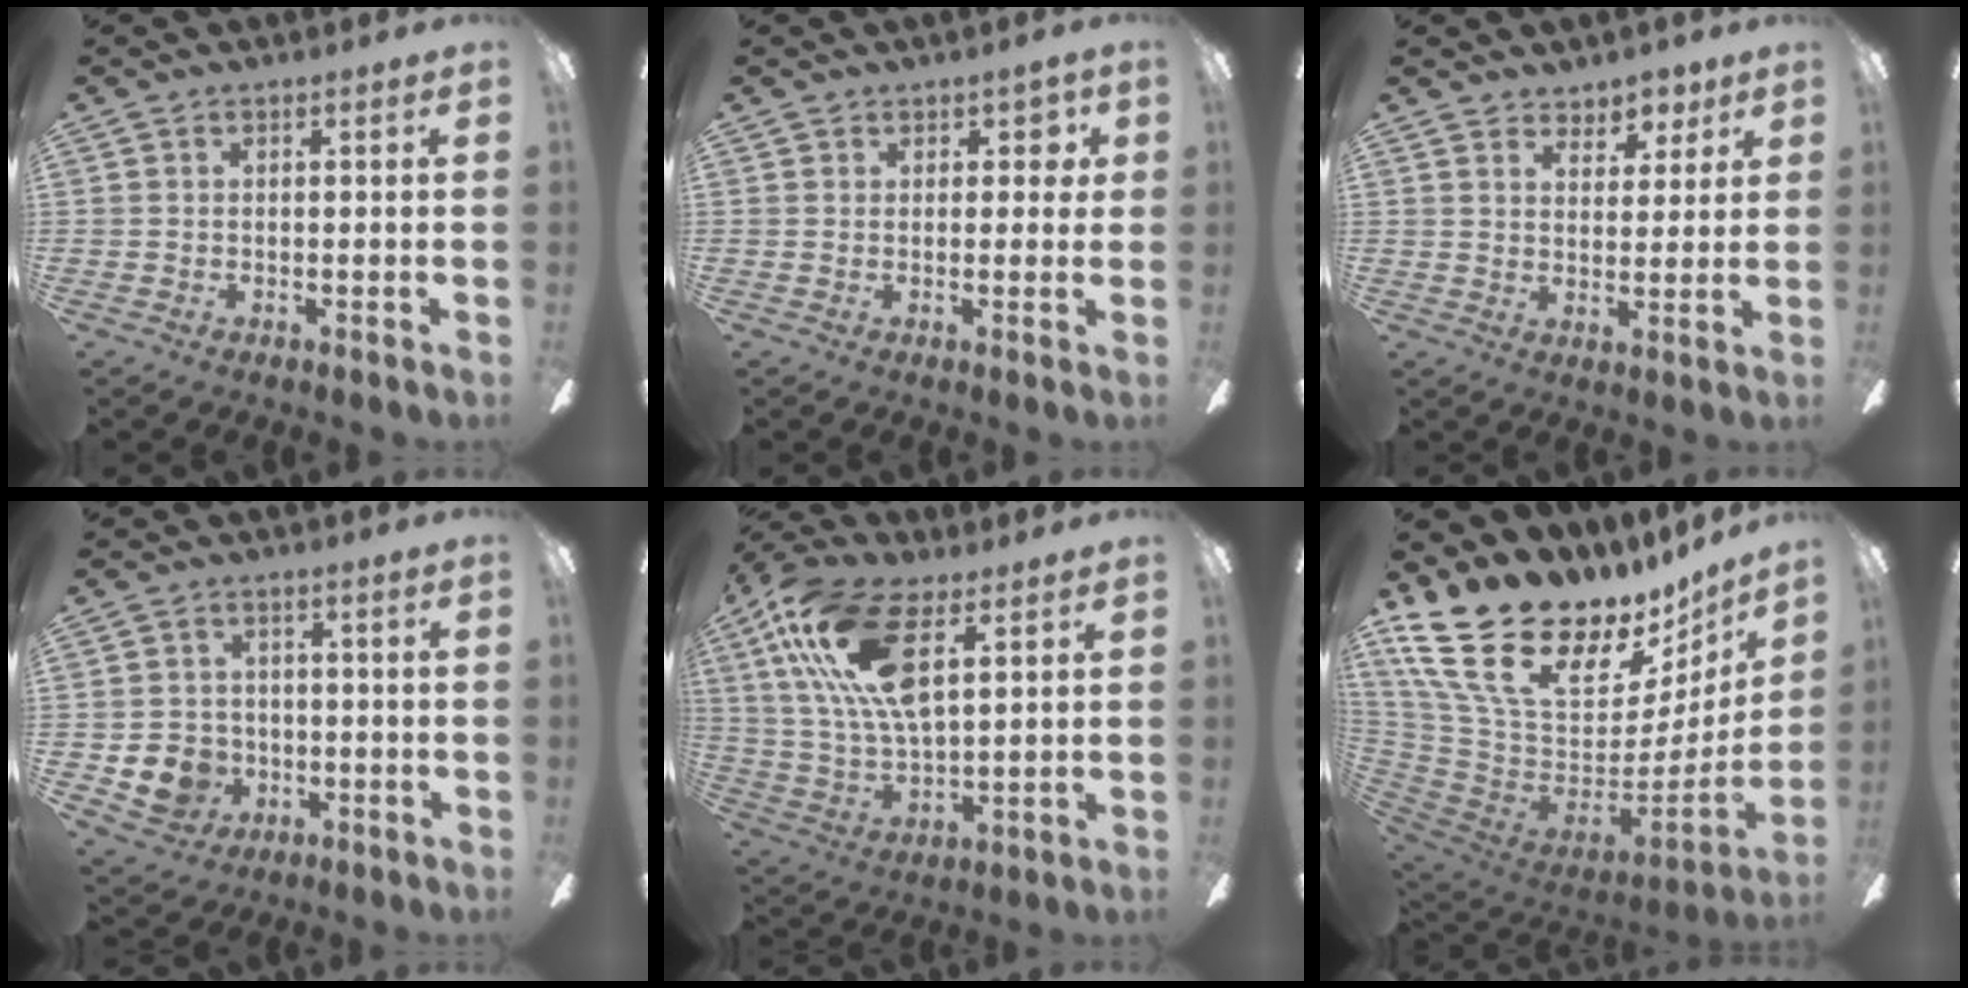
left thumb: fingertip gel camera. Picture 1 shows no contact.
{"total": 3.4, "force": [1.9, 2.4, 1.5], "torque": [-0.009, -0.002, 0.030]}
{"total": 5.4, "force": [4.3, 3.2, 0.6], "torque": [0.001, -0.024, 0.075]}
{"total": 8.0, "force": [-2.6, 7.1, 2.5], "torque": [-0.066, 0.018, -0.043]}
{"total": 20.5, "force": [8.9, 9.6, 15.7], "torque": [-0.337, -0.014, 0.153]}
{"total": 25.2, "force": [15.8, 12.6, 15.2], "torque": [-0.287, -0.123, 0.310]}